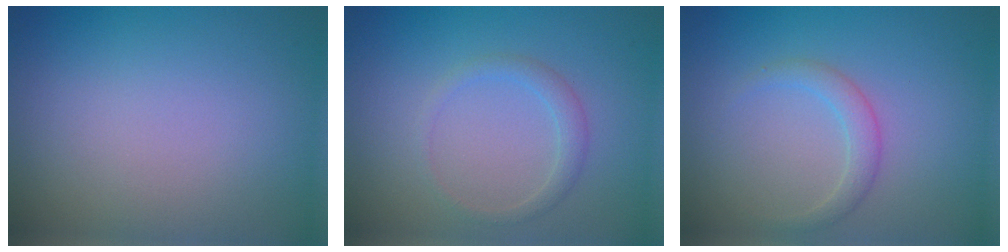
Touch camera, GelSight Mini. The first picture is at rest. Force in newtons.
{"total": 1.6, "press": 1.6, "slide": 0.0}
{"total": 1.7, "press": 1.7, "slide": 0.1}